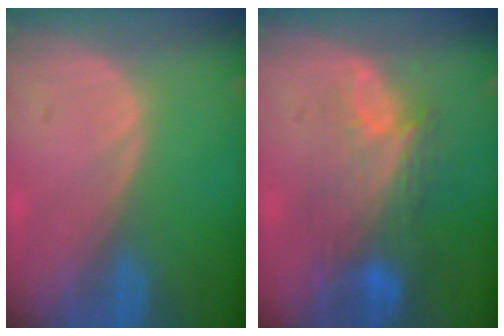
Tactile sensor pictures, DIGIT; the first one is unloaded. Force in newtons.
{"total": 9.6, "press": 8.1, "slide": 5.1}